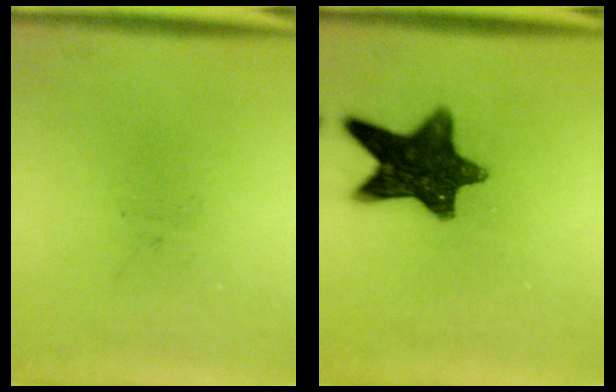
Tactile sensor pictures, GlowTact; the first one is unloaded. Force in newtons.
{"total": 12.4}